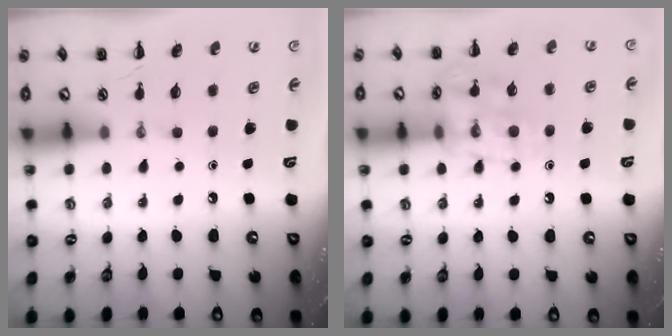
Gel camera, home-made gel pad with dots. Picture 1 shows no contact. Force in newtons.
{"total": 13.1, "press": 13.0, "slide": 1.1}